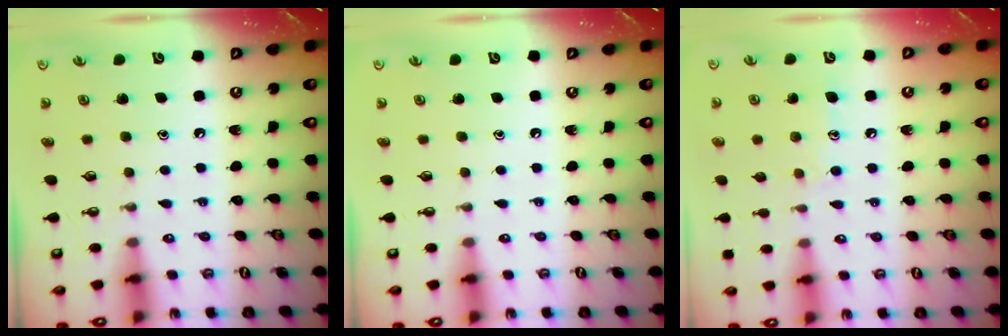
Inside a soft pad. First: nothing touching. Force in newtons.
{"total": 0.0}
{"total": 7.9, "press": 7.9, "slide": 0.4}